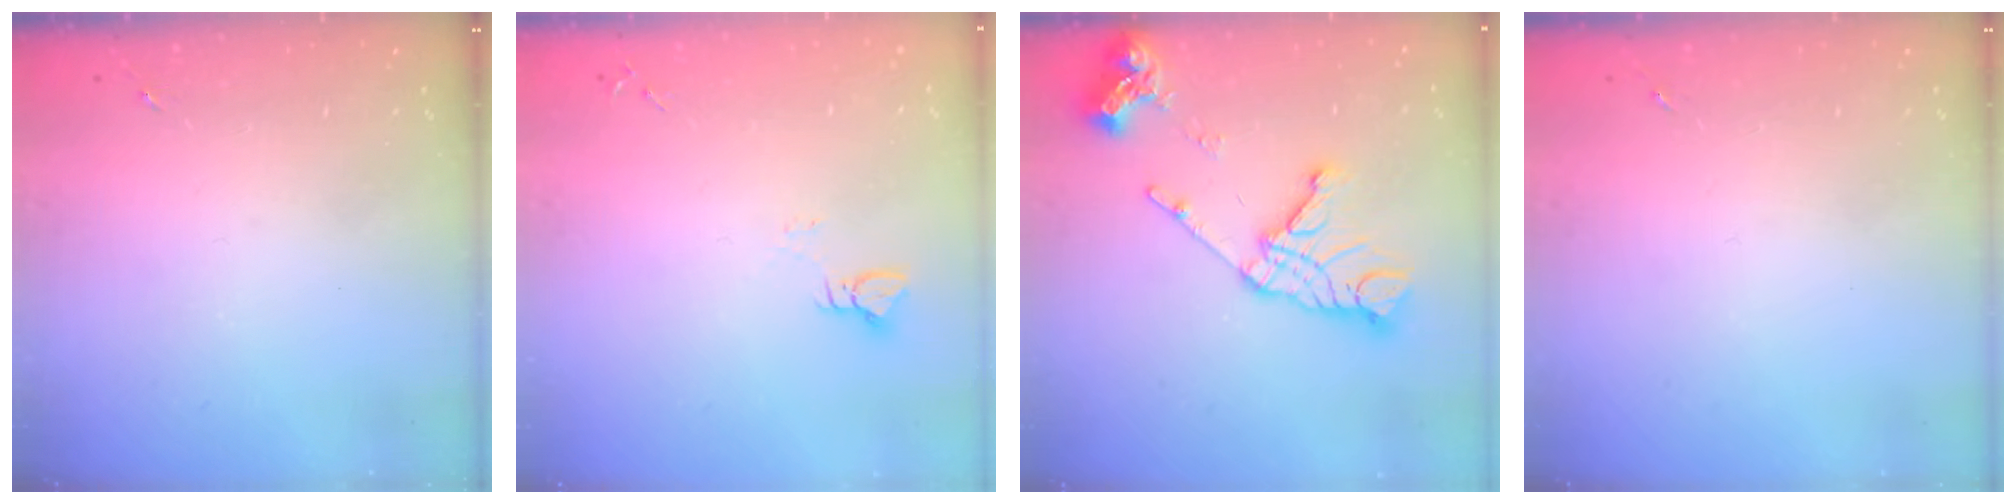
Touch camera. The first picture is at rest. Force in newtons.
{"total": 3.0, "press": 3.0, "slide": 0.3}
{"total": 17.0, "press": 16.9, "slide": 1.8}
{"total": 0.0}